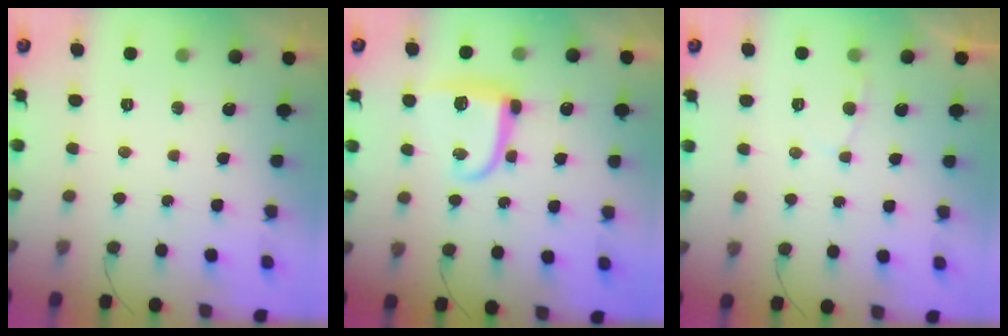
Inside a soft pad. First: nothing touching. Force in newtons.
{"total": 11.0, "press": 11.0, "slide": 0.9}
{"total": 3.0, "press": 3.0, "slide": 0.3}